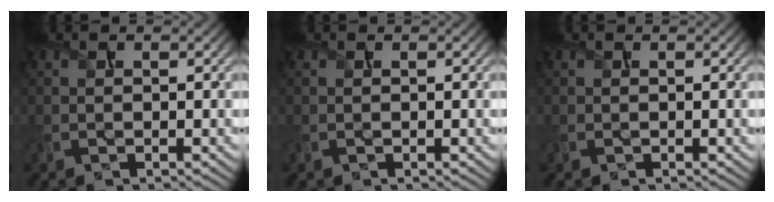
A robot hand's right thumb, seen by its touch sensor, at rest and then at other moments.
{"total": 0.0}
{"total": 0.0}